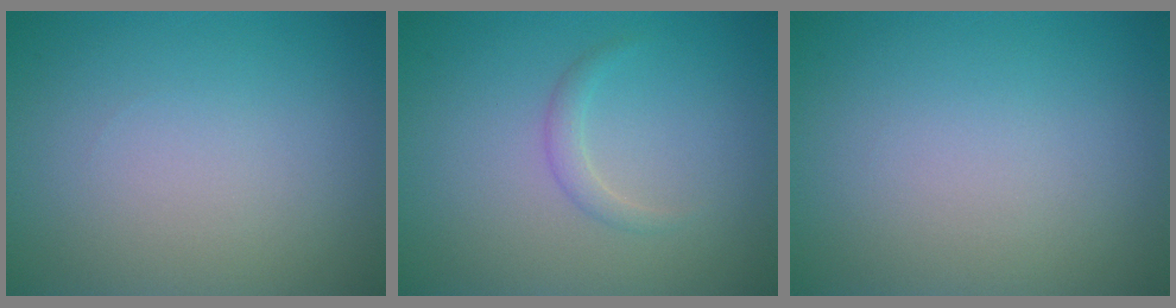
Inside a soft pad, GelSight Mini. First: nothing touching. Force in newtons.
{"total": 1.2, "press": 1.1, "slide": 0.1}
{"total": 0.0}